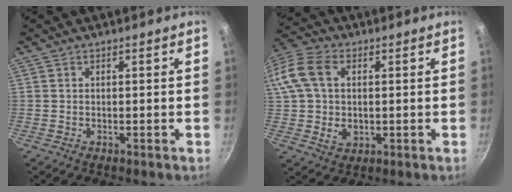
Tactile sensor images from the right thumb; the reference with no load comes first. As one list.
[{"total": 15.1, "force": [2.5, 10.6, 10.5], "torque": [-0.226, 0.020, 0.038]}]